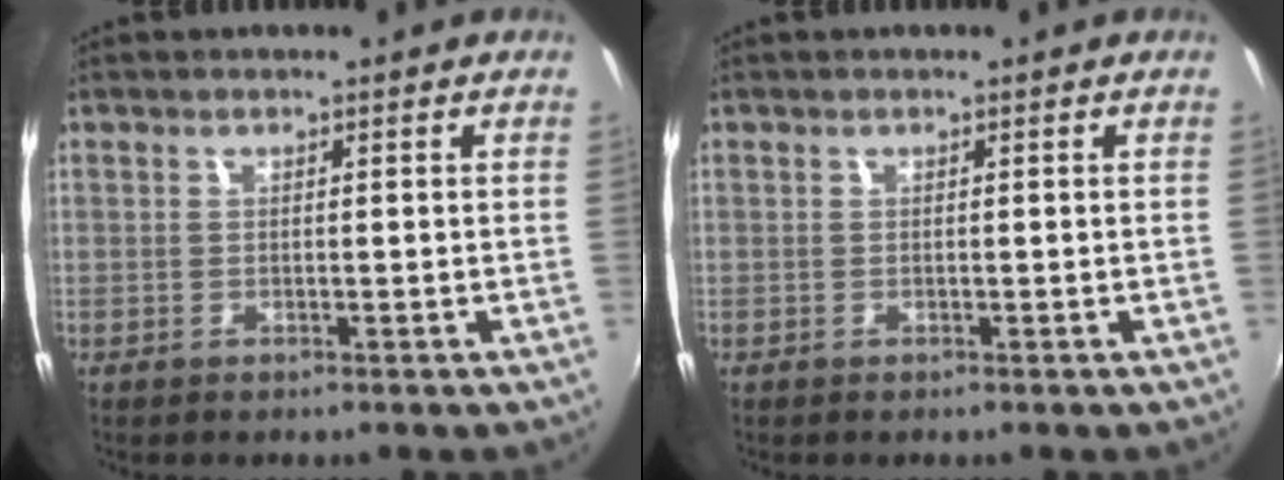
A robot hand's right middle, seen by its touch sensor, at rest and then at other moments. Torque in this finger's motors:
{"motor_torque": [0.00, 0.00, 0.00, 0.00]}